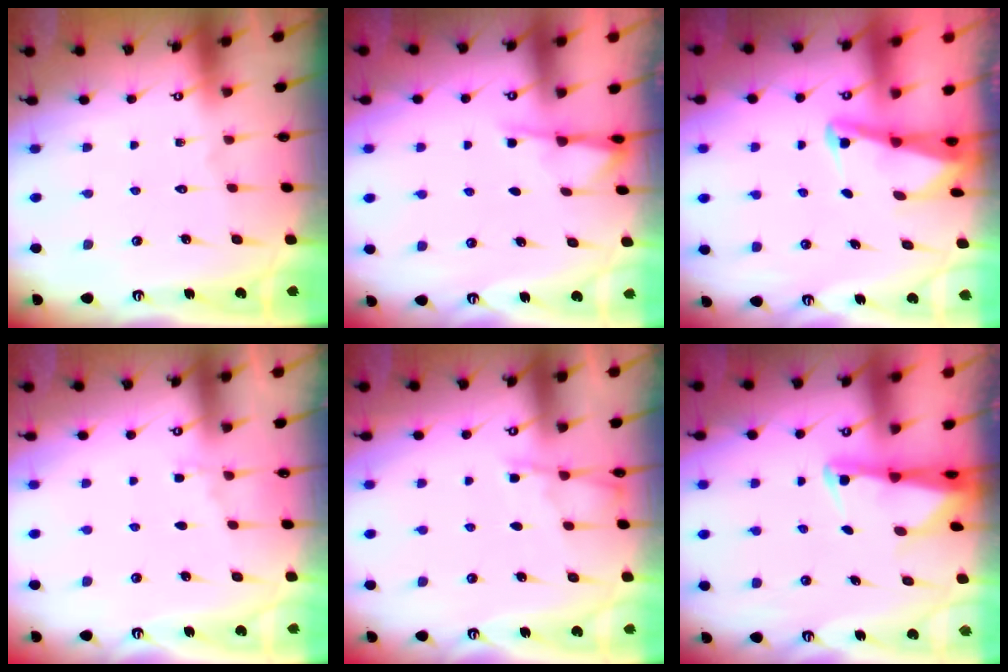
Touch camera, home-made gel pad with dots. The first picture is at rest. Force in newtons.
{"total": 1.9, "press": 1.8, "slide": 0.4}
{"total": 2.7, "press": 2.7, "slide": 0.6}
{"total": 3.3, "press": 3.3, "slide": 0.5}
{"total": 4.8, "press": 4.8, "slide": 0.5}
{"total": 2.4, "press": 2.4, "slide": 0.5}